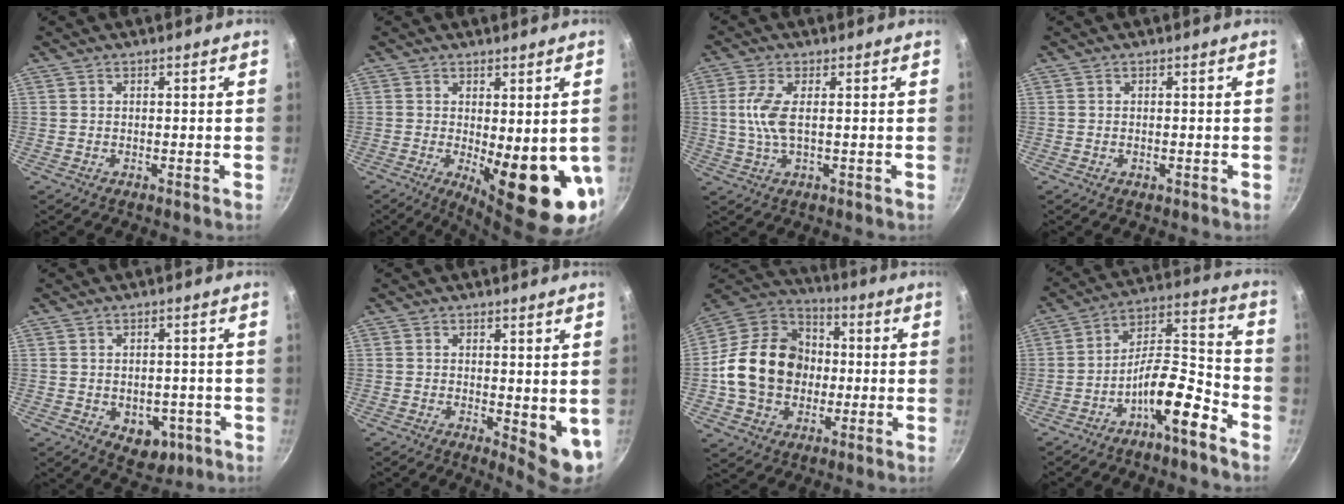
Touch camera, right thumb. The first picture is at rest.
{"total": 14.9, "force": [-2.1, 4.8, 13.9], "torque": [-0.164, -0.025, -0.013]}
{"total": 6.1, "force": [0.4, 2.1, 5.7], "torque": [-0.133, 0.002, 0.007]}
{"total": 0.8, "force": [-0.2, 0.5, 0.6], "torque": [-0.009, 0.001, -0.003]}
{"total": 7.1, "force": [-2.2, 5.1, 4.5], "torque": [-0.031, 0.006, -0.016]}
{"total": 6.5, "force": [0.2, 2.6, 5.9], "torque": [-0.068, -0.013, 0.009]}
{"total": 19.4, "force": [-1.1, 15.6, 11.4], "torque": [-0.168, 0.037, -0.024]}
{"total": 12.5, "force": [-7.5, 3.5, 9.3], "torque": [-0.144, 0.080, -0.132]}